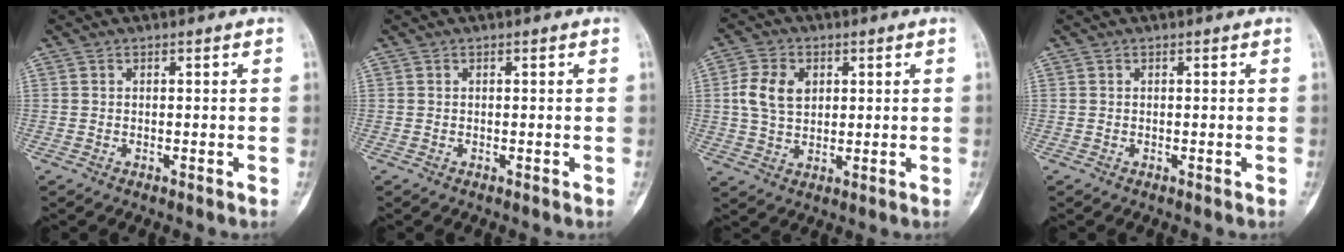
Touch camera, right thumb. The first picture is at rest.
{"total": 0.0}
{"total": 7.6, "force": [1.7, 5.5, 5.1], "torque": [-0.089, -0.001, 0.032]}
{"total": 0.0}